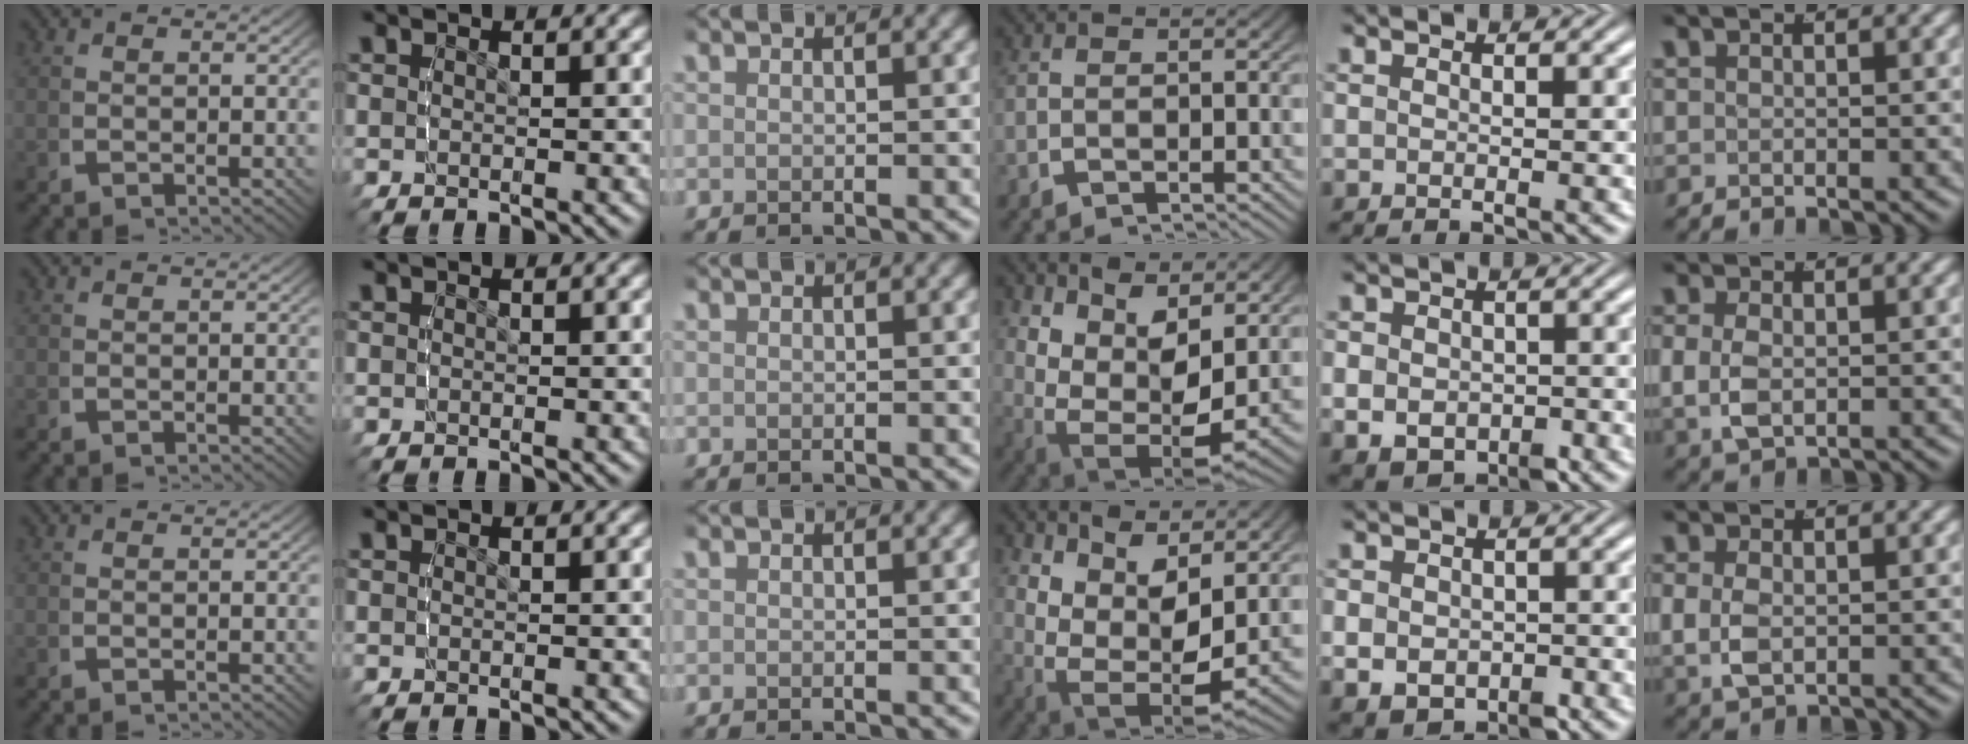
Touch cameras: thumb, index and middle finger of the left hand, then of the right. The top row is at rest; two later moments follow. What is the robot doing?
{"motion": "lift_and_place", "object": "air blower"}